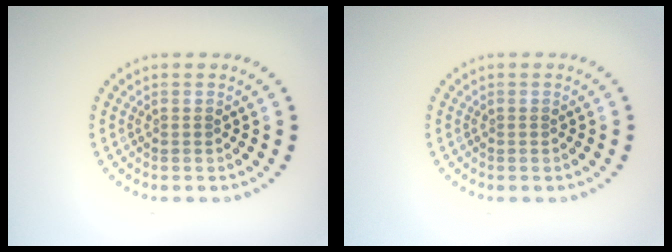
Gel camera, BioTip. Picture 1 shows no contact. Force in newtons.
{"total": 0.0}